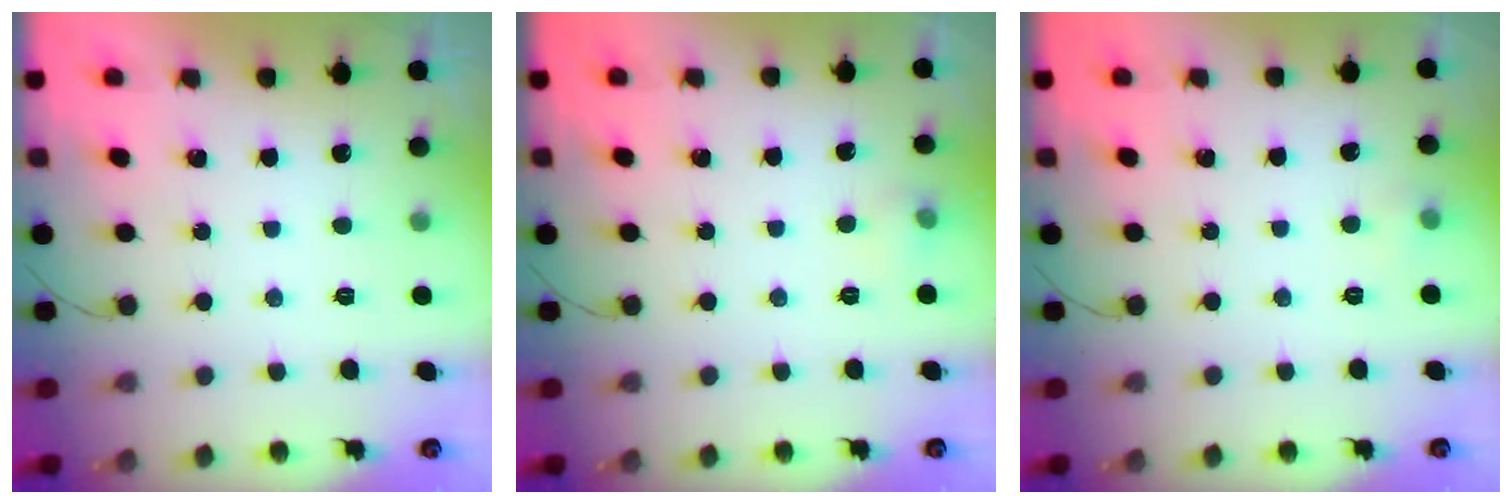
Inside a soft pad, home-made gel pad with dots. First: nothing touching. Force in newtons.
{"total": 5.0, "press": 4.1, "slide": 2.7}
{"total": 7.5, "press": 3.4, "slide": 6.7}